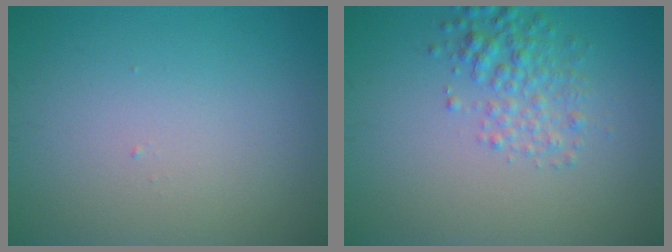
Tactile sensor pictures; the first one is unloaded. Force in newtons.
{"total": 2.9, "press": 2.9, "slide": 0.0}